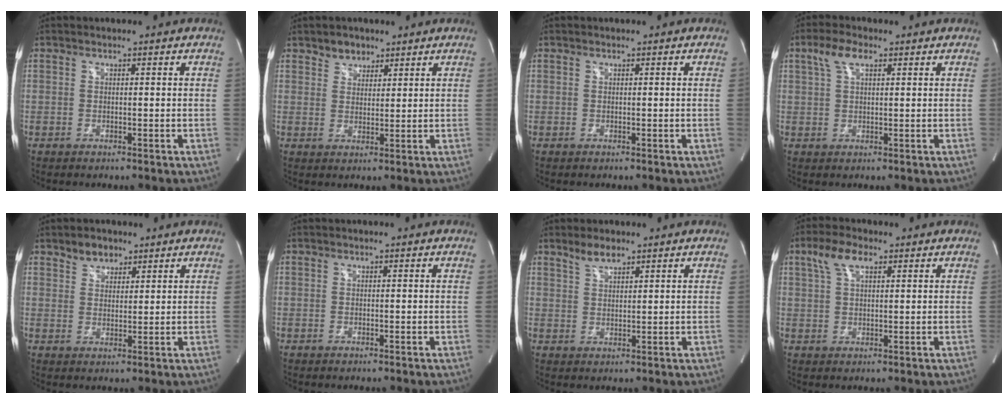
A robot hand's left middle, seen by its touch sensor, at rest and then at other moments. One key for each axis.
{"total": 3.1, "fx": 2.3, "fy": 2.0, "fz": 0.5, "tx": -0.002, "ty": 0.002, "tz": 0.038}
{"total": 0.0}
{"total": 4.1, "fx": 2.2, "fy": 1.5, "fz": 3.2, "tx": -0.072, "ty": 0.018, "tz": 0.045}
{"total": 3.1, "fx": 2.4, "fy": 1.8, "fz": 0.9, "tx": -0.015, "ty": 0.004, "tz": 0.043}
{"total": 0.0}
{"total": 2.9, "fx": 2.4, "fy": 0.8, "fz": 1.4, "tx": -0.031, "ty": 0.004, "tz": 0.047}
{"total": 4.9, "fx": 2.7, "fy": 1.9, "fz": 3.7, "tx": -0.084, "ty": 0.019, "tz": 0.055}